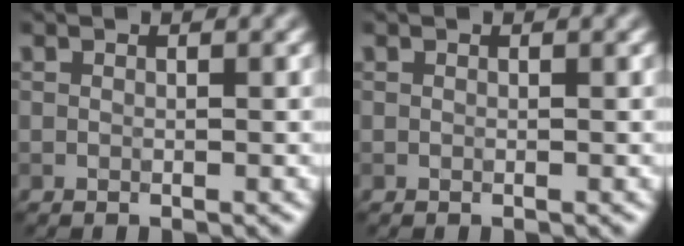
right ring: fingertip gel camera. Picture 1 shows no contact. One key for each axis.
{"total": 0.0}